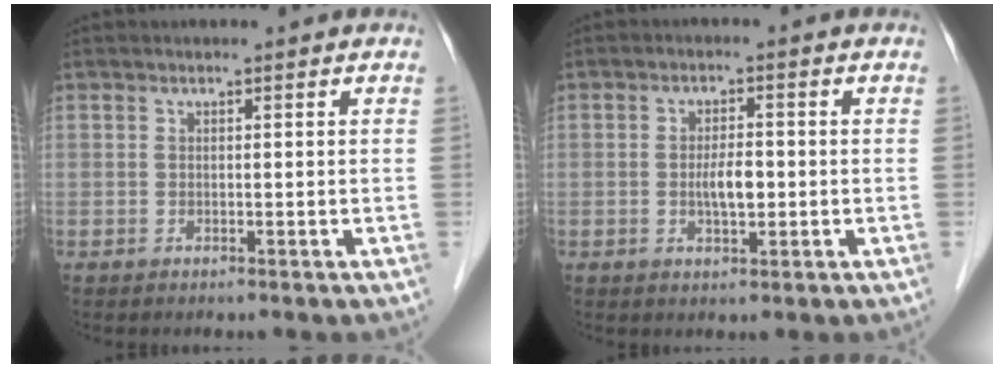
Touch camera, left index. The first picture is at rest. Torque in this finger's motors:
{"motor_torque": [0.34, -0.16, 0.09, 0.05]}